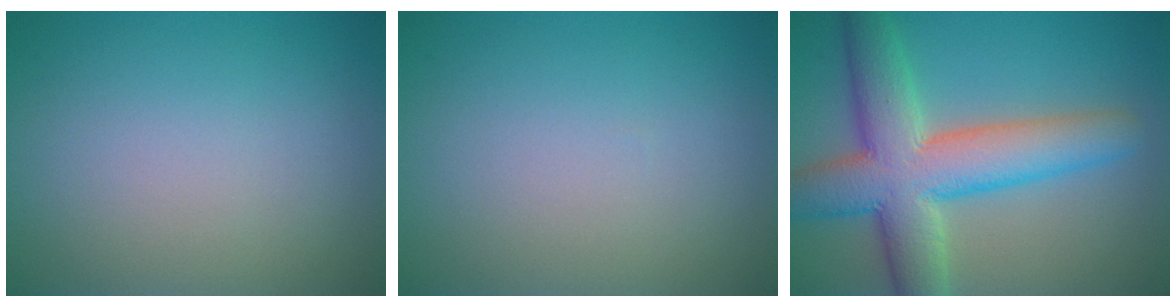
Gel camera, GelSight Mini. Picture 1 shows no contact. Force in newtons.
{"total": 0.0}
{"total": 9.6, "press": 9.6, "slide": 0.6}